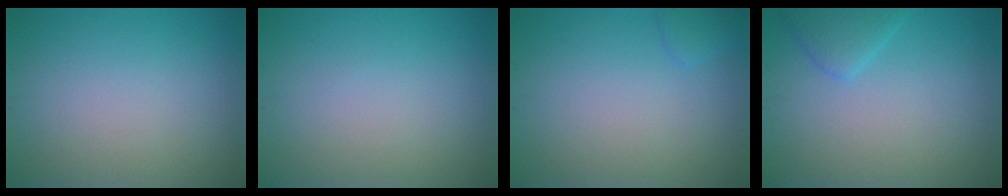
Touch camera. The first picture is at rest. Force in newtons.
{"total": 0.0}
{"total": 1.0, "press": 1.0, "slide": 0.1}
{"total": 1.6, "press": 1.6, "slide": 0.0}